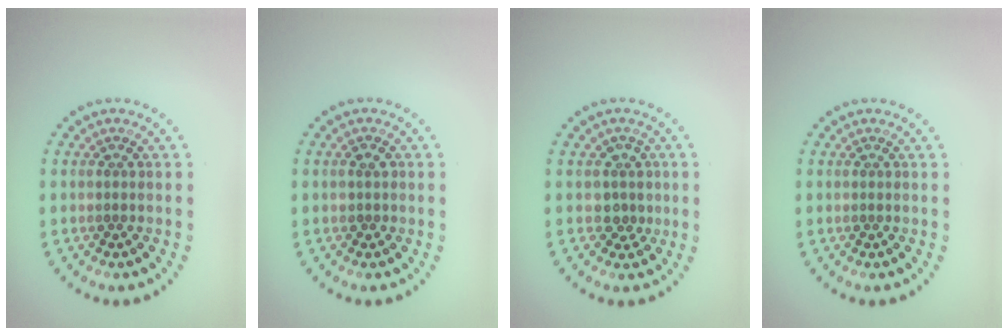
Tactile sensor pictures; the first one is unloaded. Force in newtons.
{"total": 0.9, "press": 0.9, "slide": 0.3}
{"total": 2.0, "press": 1.7, "slide": 1.1}
{"total": 0.0}